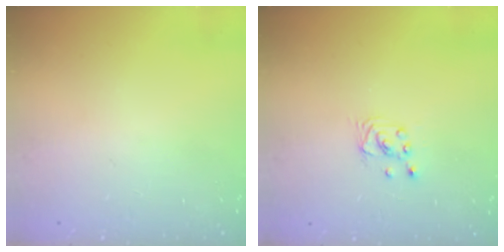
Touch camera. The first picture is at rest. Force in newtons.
{"total": 1.7, "press": 1.6, "slide": 0.1}